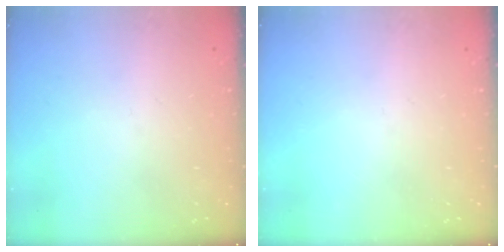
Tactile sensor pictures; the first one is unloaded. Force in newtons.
{"total": 0.0}